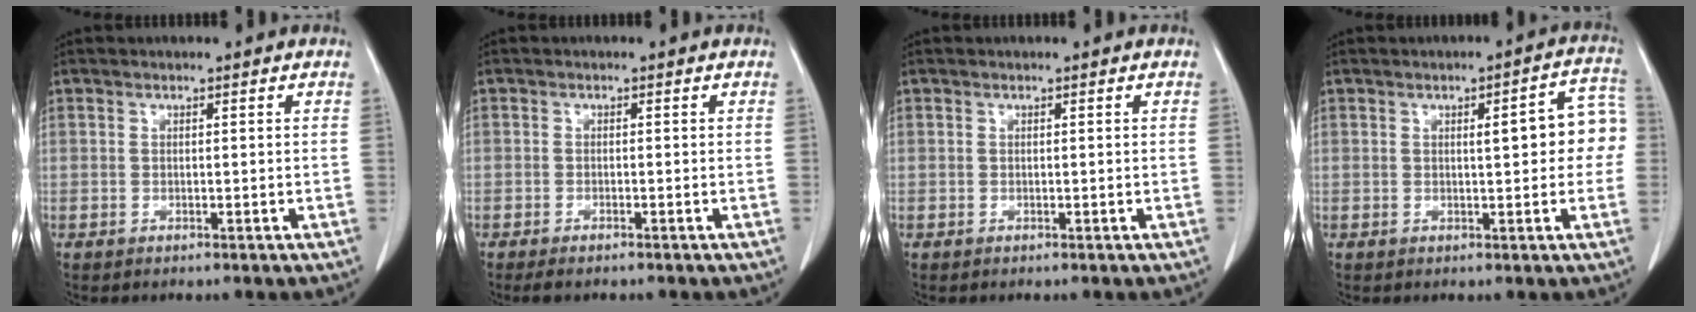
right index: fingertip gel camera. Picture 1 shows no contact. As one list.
[{"total": 1.5, "force": [-1.2, 0.4, 0.9], "torque": [-0.018, -0.004, -0.018]}, {"total": 0.0}, {"total": 7.7, "force": [0.8, 1.9, 7.4], "torque": [-0.088, 0.028, 0.007]}]